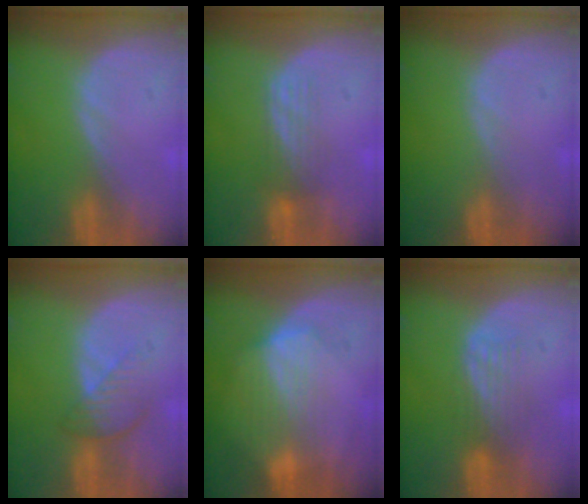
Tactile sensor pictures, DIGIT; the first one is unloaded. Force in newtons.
{"total": 3.5, "press": 3.1, "slide": 1.6}
{"total": 0.0}
{"total": 4.3, "press": 3.8, "slide": 1.9}
{"total": 7.1, "press": 6.4, "slide": 3.1}
{"total": 4.4, "press": 3.7, "slide": 2.4}